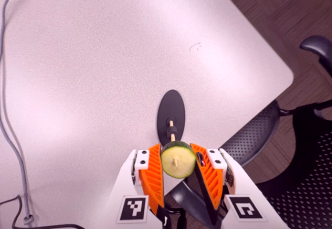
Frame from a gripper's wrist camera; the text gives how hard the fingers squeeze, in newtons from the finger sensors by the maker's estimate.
{"total": 12.2, "left": 11.8, "right": 12.5}